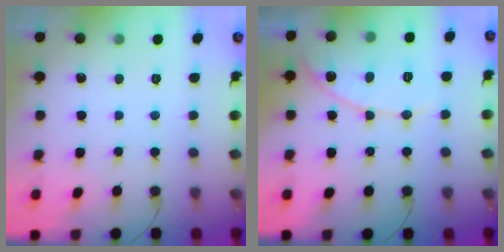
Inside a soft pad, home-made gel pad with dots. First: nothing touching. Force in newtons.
{"total": 10.1, "press": 10.1, "slide": 0.8}